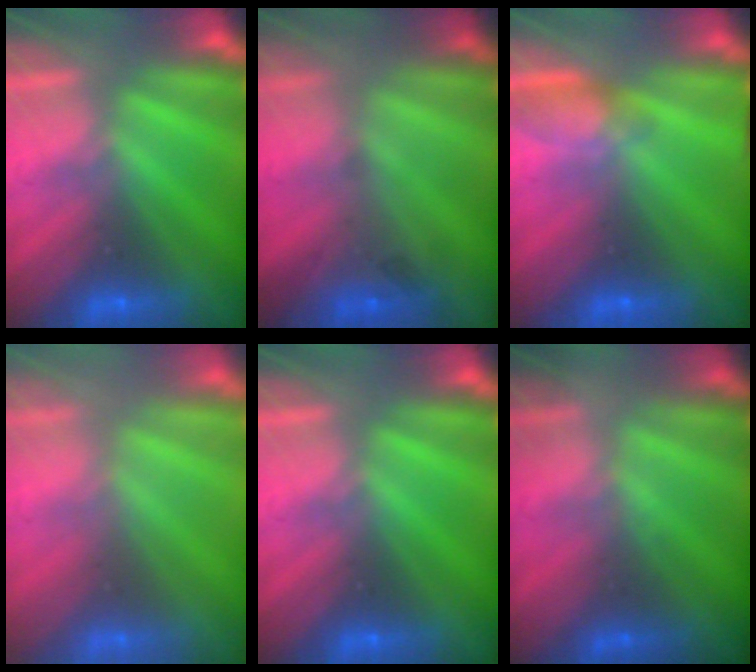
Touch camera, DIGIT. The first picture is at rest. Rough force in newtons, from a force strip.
{"total": 2.2}
{"total": 4.9}
{"total": 2.4}
{"total": 0.0}
{"total": 1.6}